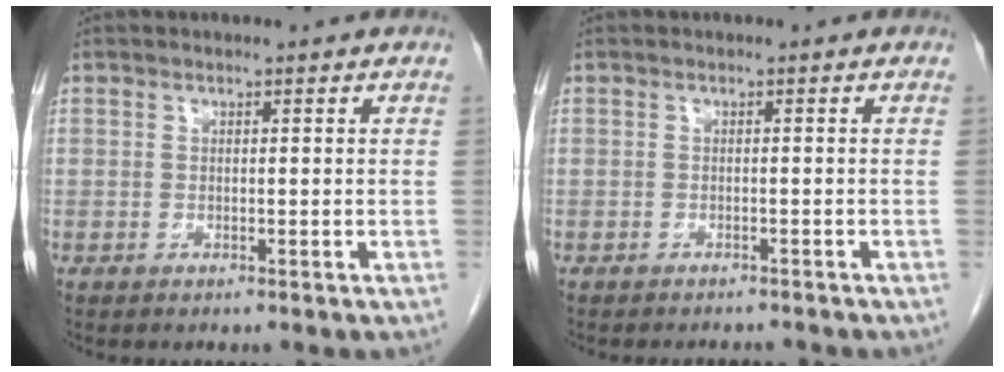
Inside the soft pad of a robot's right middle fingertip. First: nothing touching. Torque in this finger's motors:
{"motor_torque": [0.02, -0.01, 0.00, 0.00]}